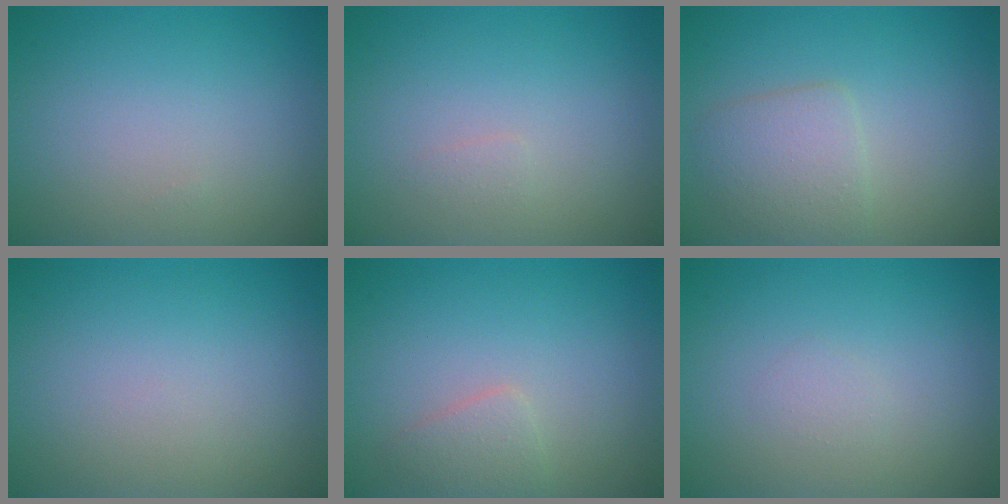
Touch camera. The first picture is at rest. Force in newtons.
{"total": 0.6, "press": 0.6, "slide": 0.0}
{"total": 3.0, "press": 3.0, "slide": 0.1}
{"total": 0.0}
{"total": 1.6, "press": 1.6, "slide": 0.0}
{"total": 0.6, "press": 0.6, "slide": 0.0}